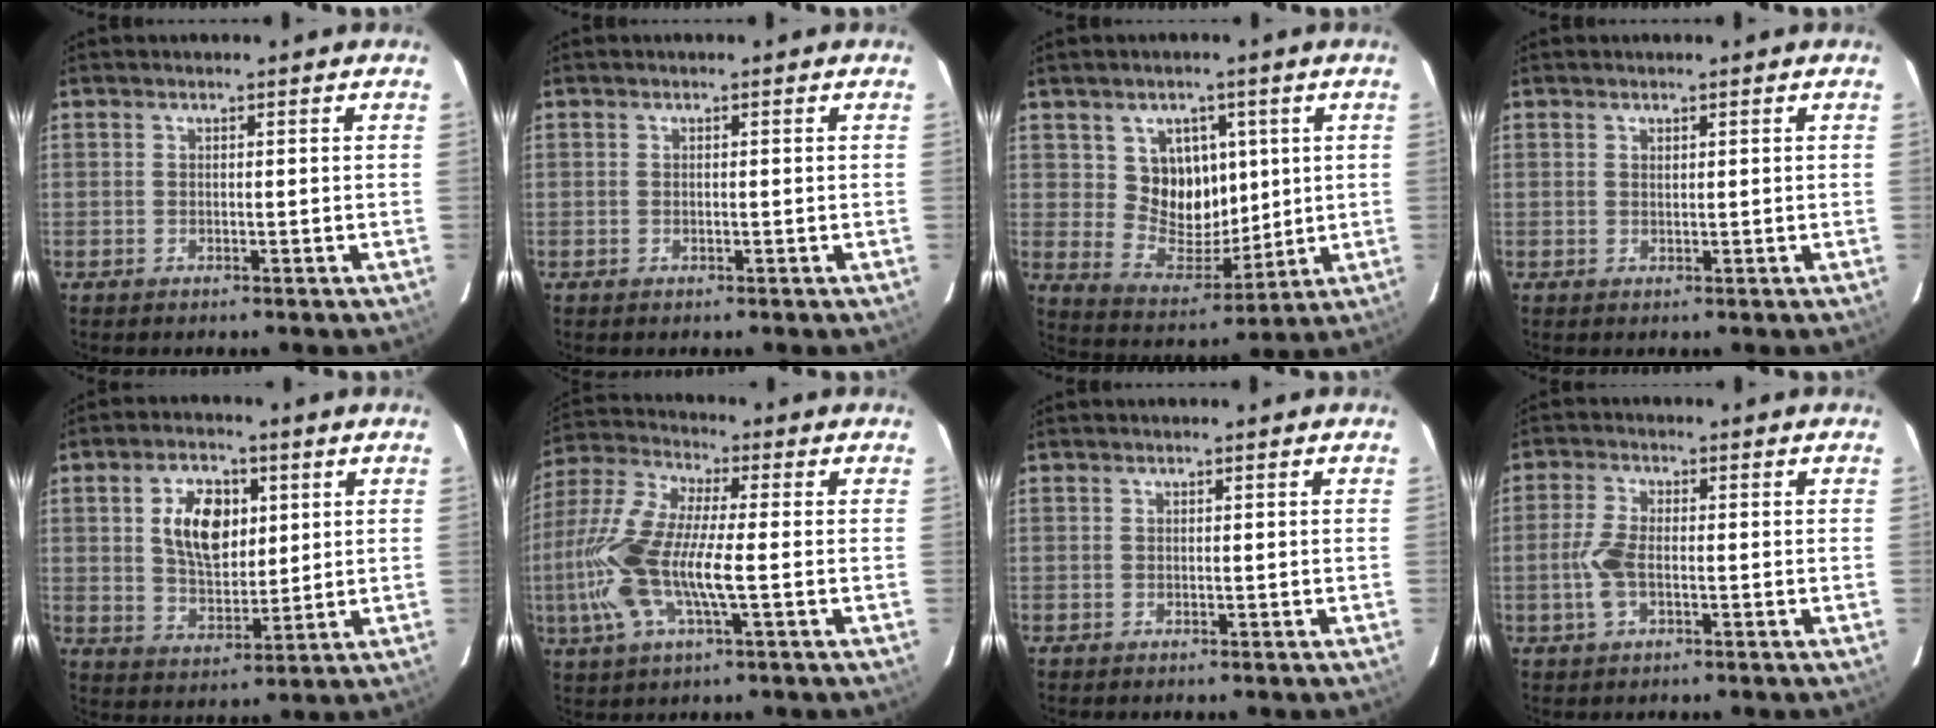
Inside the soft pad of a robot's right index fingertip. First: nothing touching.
{"total": 0.0}
{"total": 10.3, "force": [3.2, 8.7, 4.6], "torque": [-0.082, -0.003, 0.072]}
{"total": 0.5, "force": [0.4, 0.3, 0.2], "torque": [-0.003, 0.001, 0.009]}
{"total": 10.7, "force": [3.0, 6.4, 8.1], "torque": [-0.146, 0.015, 0.060]}
{"total": 16.2, "force": [-2.7, 4.1, 15.5], "torque": [-0.328, -0.002, -0.058]}
{"total": 0.0}
{"total": 5.2, "force": [-1.2, 2.4, 4.5], "torque": [-0.103, 0.002, -0.024]}